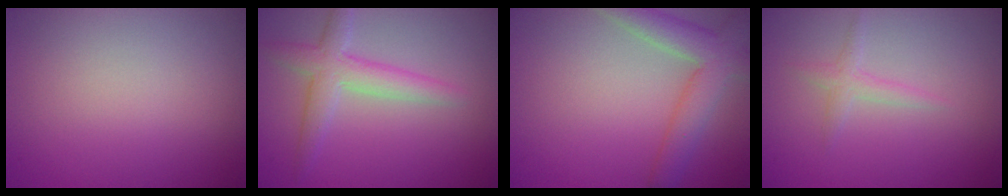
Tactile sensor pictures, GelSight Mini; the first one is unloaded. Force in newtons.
{"total": 3.6, "press": 3.6, "slide": 0.3}
{"total": 4.7, "press": 4.7, "slide": 0.4}
{"total": 1.3, "press": 1.3, "slide": 0.1}